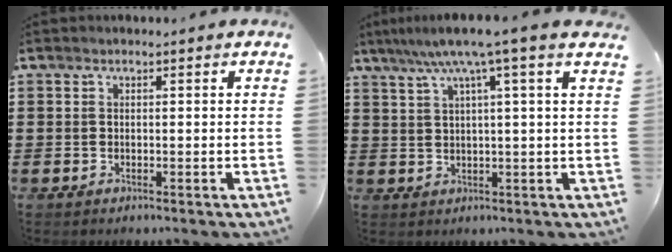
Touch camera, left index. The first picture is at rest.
{"total": 6.5, "force": [3.9, -0.7, 5.2], "torque": [-0.112, -0.005, 0.062]}